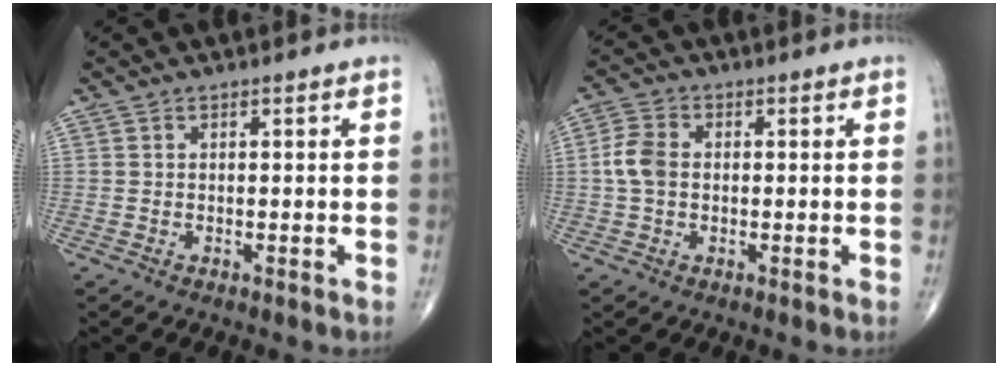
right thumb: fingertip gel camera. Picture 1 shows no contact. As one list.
[{"total": 5.0, "force": [0.0, 3.6, 3.5], "torque": [-0.076, 0.011, -0.007]}]